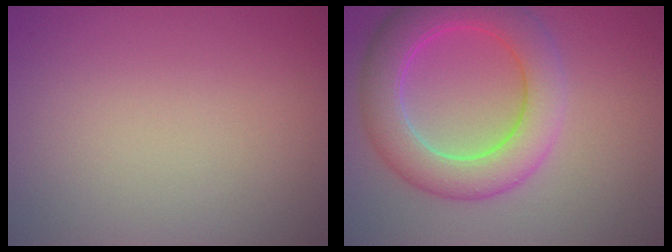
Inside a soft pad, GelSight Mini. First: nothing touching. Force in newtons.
{"total": 6.8, "press": 6.8, "slide": 0.3}